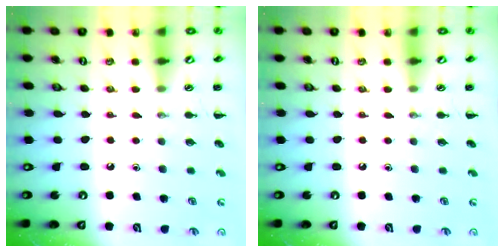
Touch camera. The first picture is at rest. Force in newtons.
{"total": 0.0}